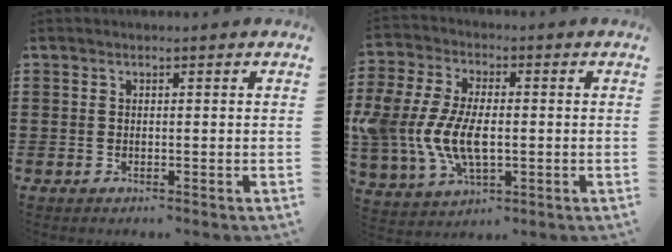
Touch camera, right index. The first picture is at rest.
{"total": 9.7, "force": [-1.2, 5.7, 7.8], "torque": [-0.196, -0.004, -0.028]}